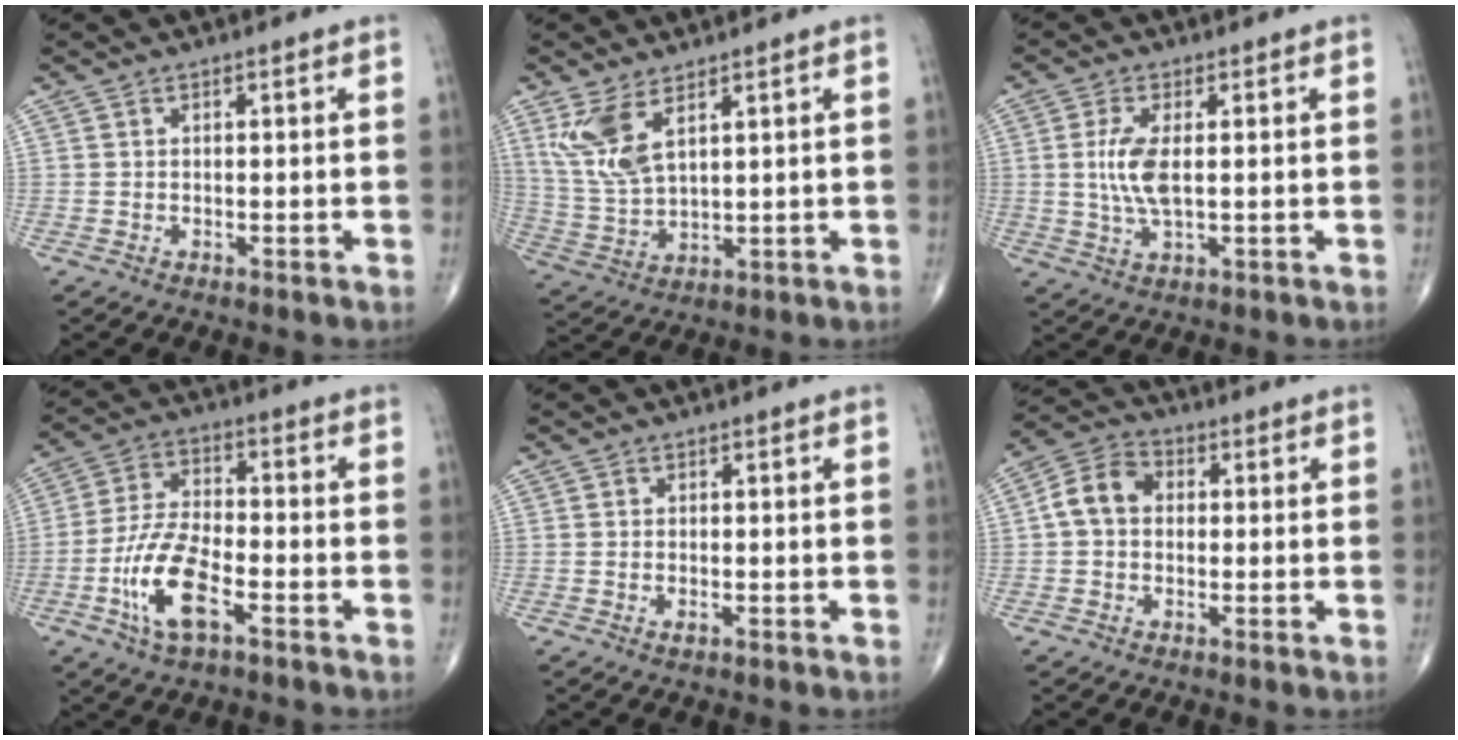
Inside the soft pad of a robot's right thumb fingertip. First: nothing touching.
{"total": 8.7, "force": [4.6, 3.5, 6.6], "torque": [-0.142, -0.021, 0.107]}
{"total": 6.2, "force": [0.6, 2.3, 5.7], "torque": [-0.131, -0.007, 0.013]}
{"total": 11.9, "force": [-4.9, 4.8, 9.7], "torque": [-0.199, 0.023, -0.094]}
{"total": 0.8, "force": [-0.3, 0.3, 0.7], "torque": [-0.011, -0.001, -0.006]}
{"total": 7.4, "force": [0.4, 5.7, 4.7], "torque": [-0.078, 0.024, -0.004]}